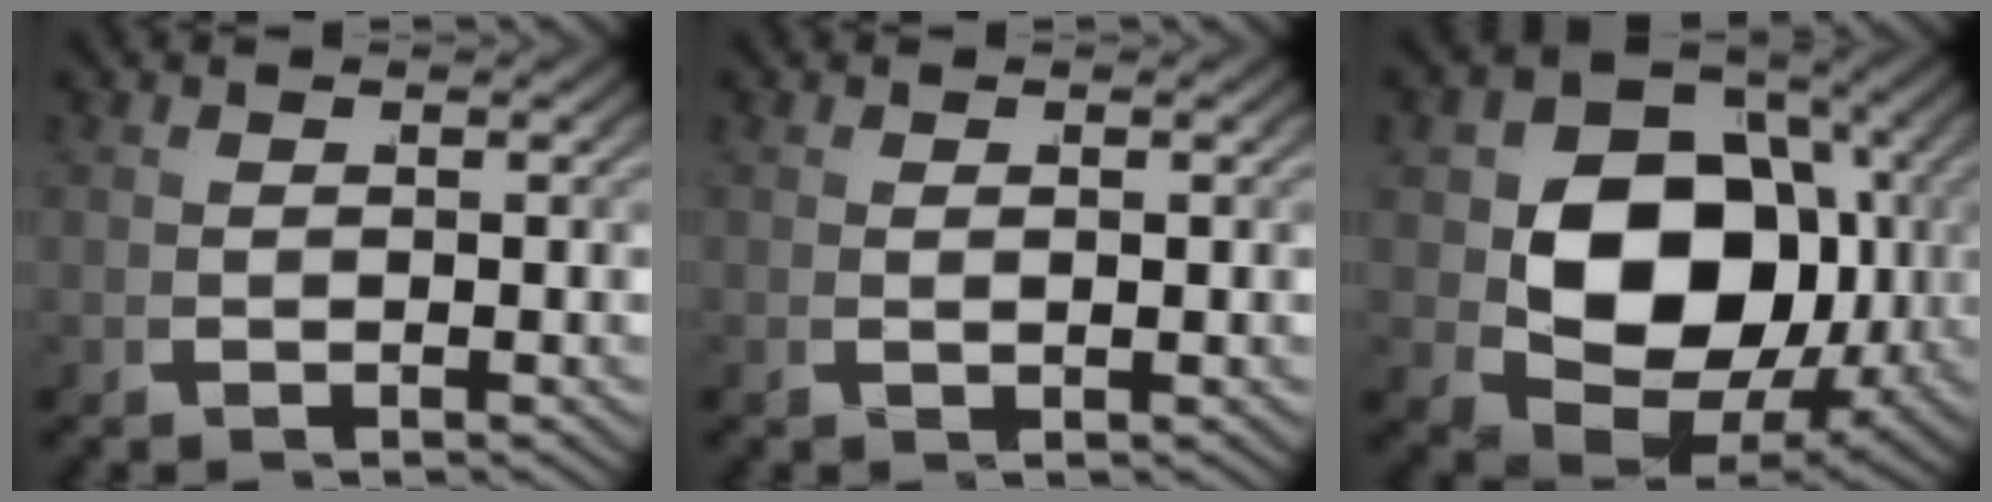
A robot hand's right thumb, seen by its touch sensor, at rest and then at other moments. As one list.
[{"total": 0.0}, {"total": 15.3, "force": [-0.2, 10.9, 10.8], "torque": [-0.208, -0.055, 0.008]}]